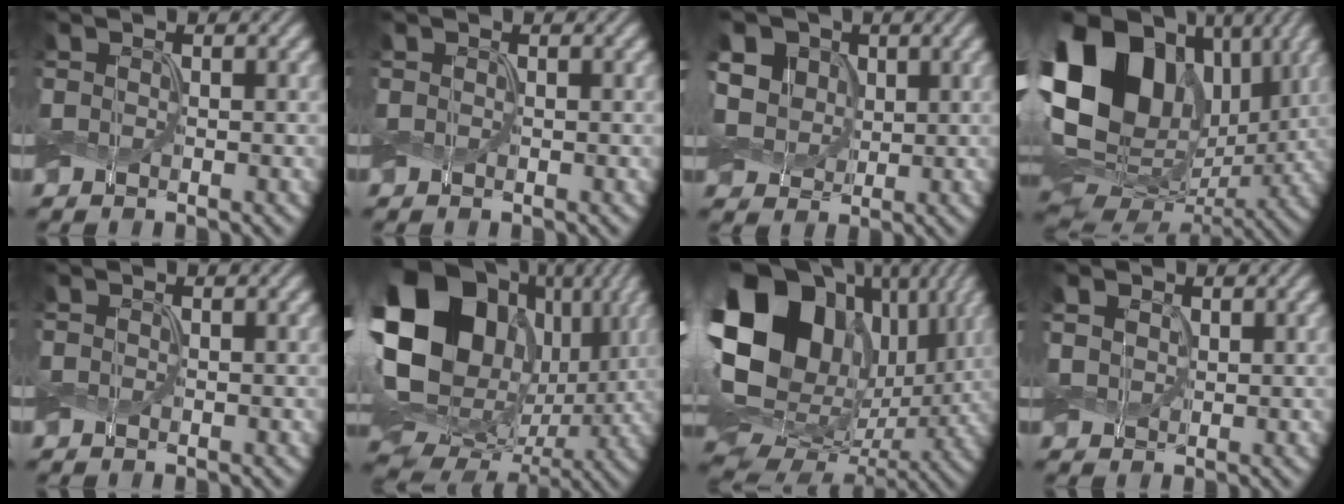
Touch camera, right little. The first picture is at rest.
{"total": 0.0}
{"total": 9.8, "force": [3.4, 7.8, 5.0], "torque": [-0.121, 0.032, 0.052]}
{"total": 19.2, "force": [4.5, 14.2, 12.1], "torque": [-0.234, 0.022, 0.091]}
{"total": 0.0}
{"total": 21.3, "force": [5.0, 16.3, 12.7], "torque": [-0.272, 0.018, 0.091]}
{"total": 21.2, "force": [4.1, 15.8, 13.6], "torque": [-0.280, 0.000, 0.090]}
{"total": 2.0, "force": [0.6, 1.6, 1.0], "torque": [-0.030, -0.002, 0.009]}